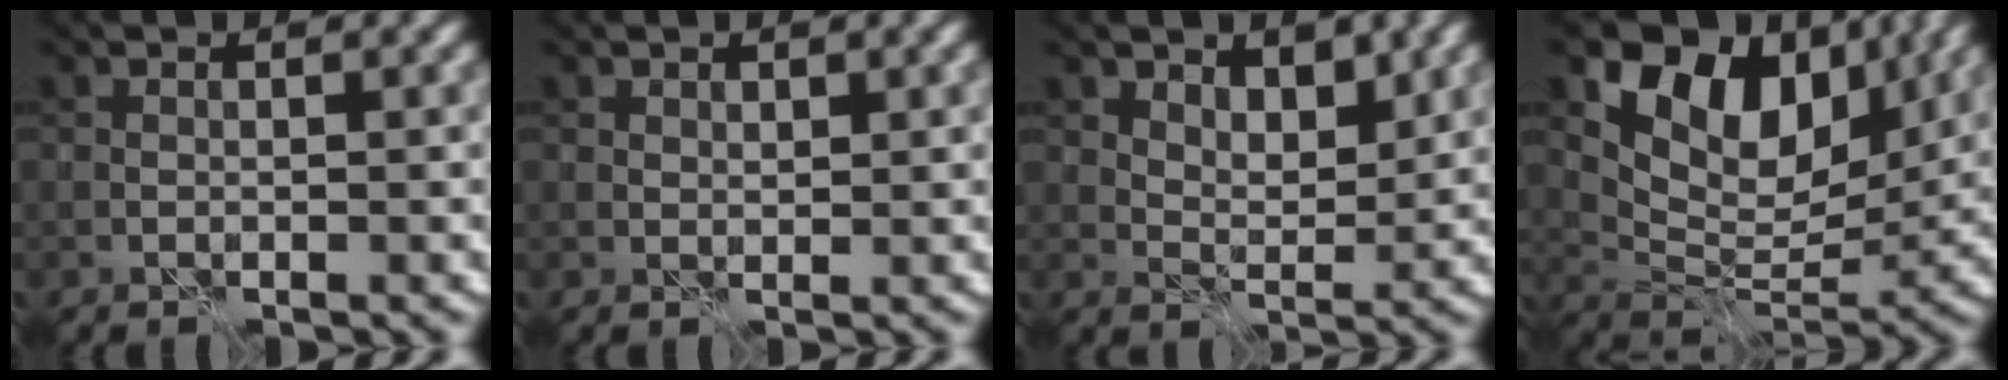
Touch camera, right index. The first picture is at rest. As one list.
[{"total": 0.9, "force": [0.7, 0.5, 0.2], "torque": [-0.004, -0.002, 0.011]}, {"total": 3.3, "force": [2.1, 1.8, 1.7], "torque": [-0.028, -0.016, 0.035]}, {"total": 10.3, "force": [5.3, 6.4, 6.1], "torque": [-0.104, -0.009, 0.100]}]